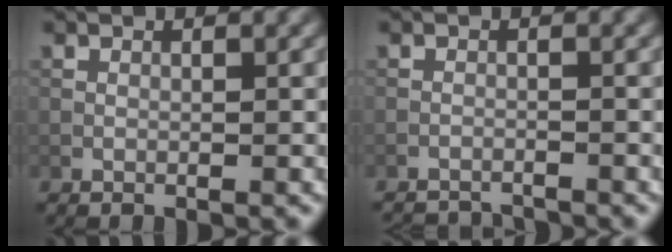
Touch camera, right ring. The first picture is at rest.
{"total": 4.8, "force": [-4.7, 0.6, 0.7], "torque": [-0.013, -0.010, -0.070]}